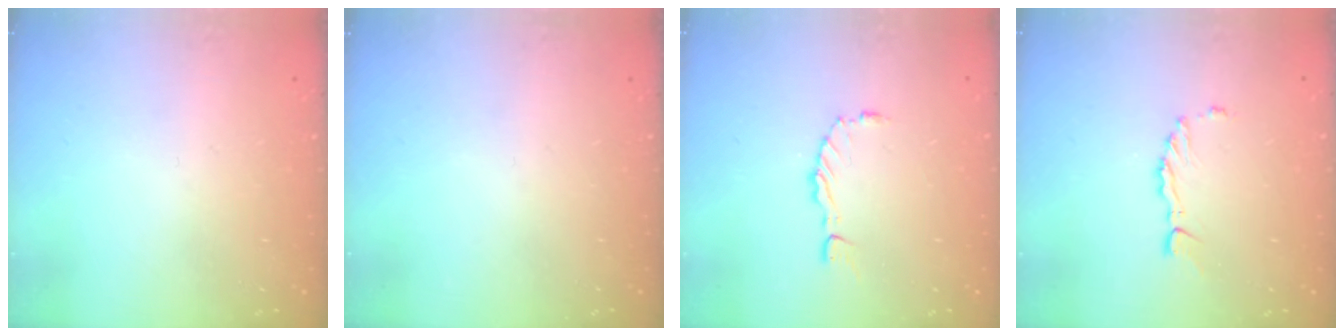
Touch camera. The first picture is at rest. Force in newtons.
{"total": 0.0}
{"total": 0.6, "press": 0.6, "slide": 0.1}
{"total": 2.1, "press": 2.1, "slide": 0.2}